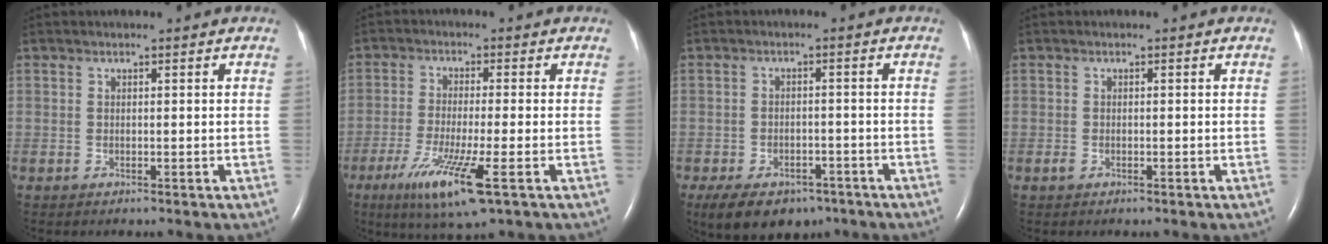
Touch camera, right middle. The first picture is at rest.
{"total": 9.9, "force": [-4.7, 0.5, 8.7], "torque": [-0.171, -0.032, -0.080]}
{"total": 9.8, "force": [-6.6, 5.6, 4.6], "torque": [-0.079, 0.005, -0.098]}
{"total": 0.7, "force": [-0.3, 0.4, 0.4], "torque": [-0.012, 0.000, -0.004]}